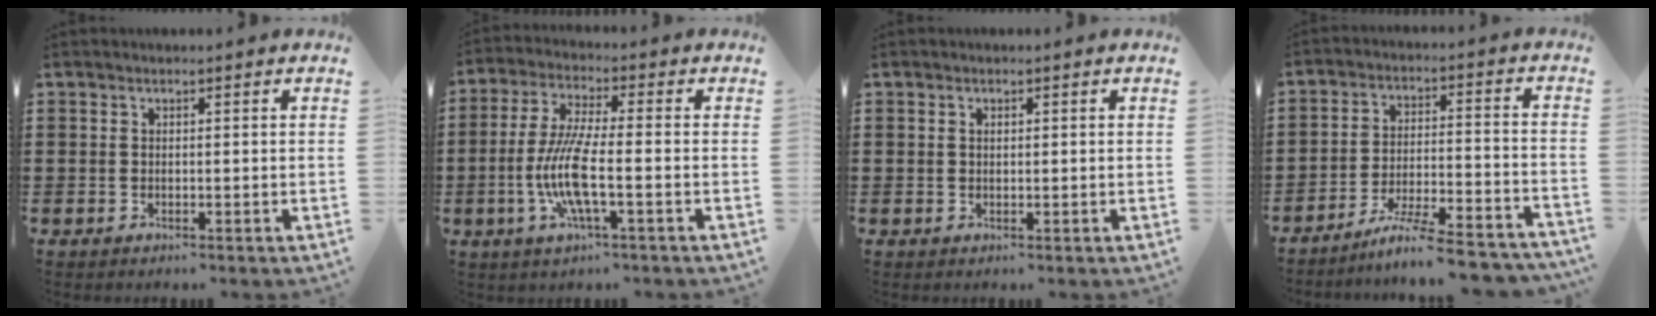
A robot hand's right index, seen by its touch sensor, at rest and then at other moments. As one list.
[{"total": 9.4, "force": [-2.5, 1.9, 8.8], "torque": [-0.195, -0.016, -0.055]}, {"total": 0.6, "force": [0.2, 0.4, 0.5], "torque": [-0.011, 0.001, 0.004]}, {"total": 8.2, "force": [-7.2, -0.2, 3.9], "torque": [-0.068, -0.003, -0.141]}]